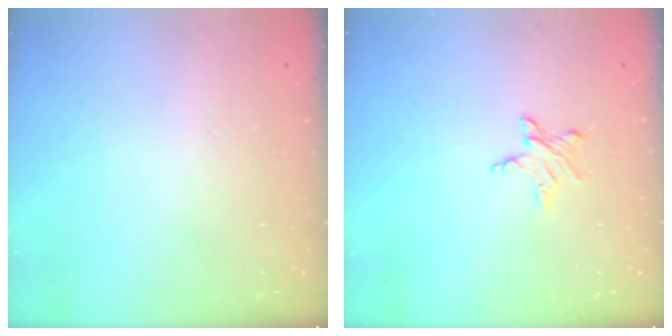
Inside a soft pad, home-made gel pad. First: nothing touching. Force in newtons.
{"total": 4.1, "press": 4.1, "slide": 0.5}